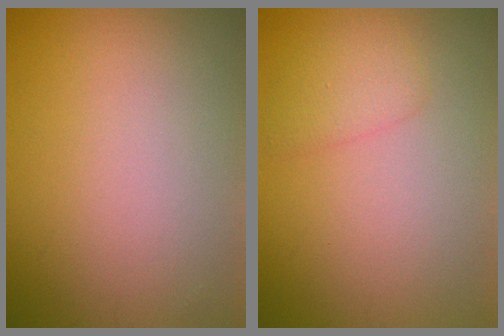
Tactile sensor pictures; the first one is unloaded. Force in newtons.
{"total": 1.8, "press": 1.8, "slide": 0.0}